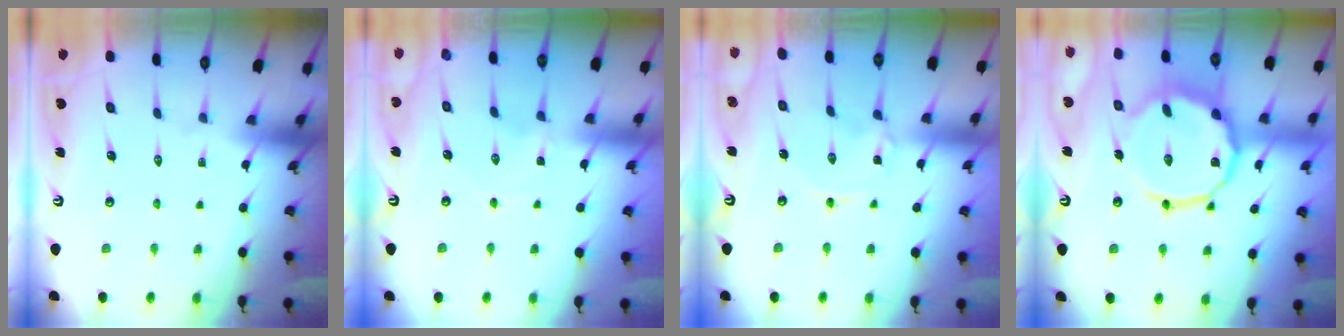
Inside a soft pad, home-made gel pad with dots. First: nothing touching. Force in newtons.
{"total": 0.0}
{"total": 0.5, "press": 0.5, "slide": 0.1}
{"total": 15.2, "press": 15.1, "slide": 1.5}